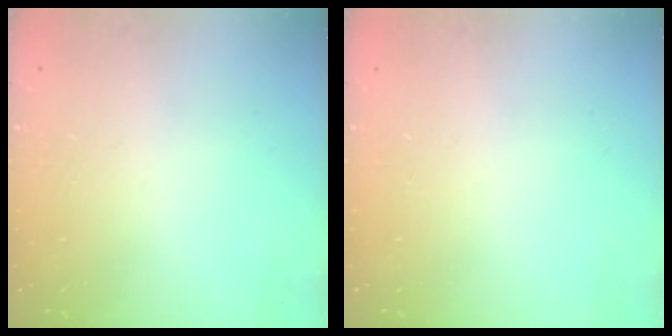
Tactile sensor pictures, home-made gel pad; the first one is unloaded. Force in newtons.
{"total": 0.0}